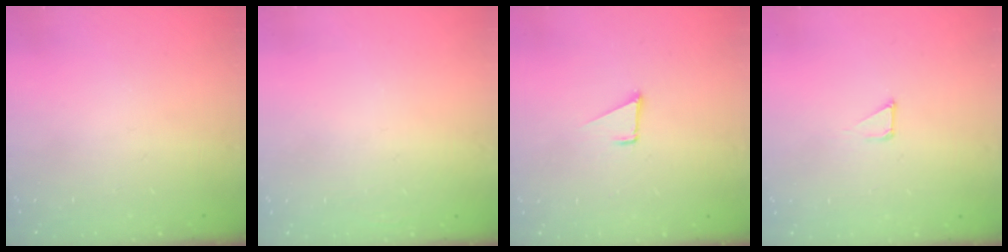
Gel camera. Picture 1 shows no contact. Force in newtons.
{"total": 1.8, "press": 1.7, "slide": 0.4}
{"total": 1.6, "press": 1.5, "slide": 0.1}
{"total": 1.3, "press": 1.3, "slide": 0.0}